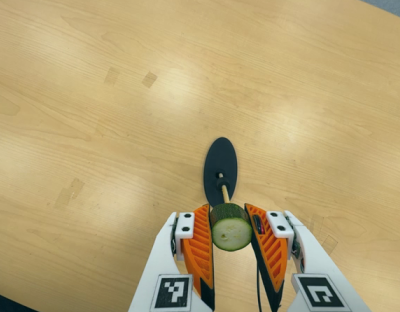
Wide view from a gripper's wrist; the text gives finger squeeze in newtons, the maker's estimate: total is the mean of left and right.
{"total": 11.0, "left": 10.3, "right": 11.6}